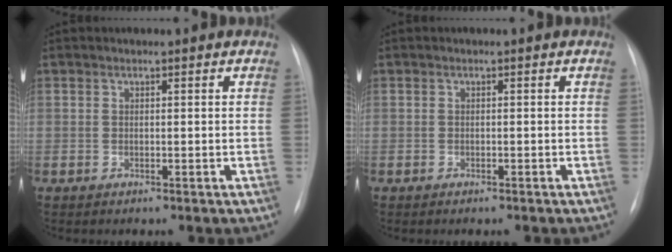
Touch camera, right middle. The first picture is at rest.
{"total": 0.7, "force": [-0.6, 0.2, 0.3], "torque": [-0.011, -0.002, -0.008]}